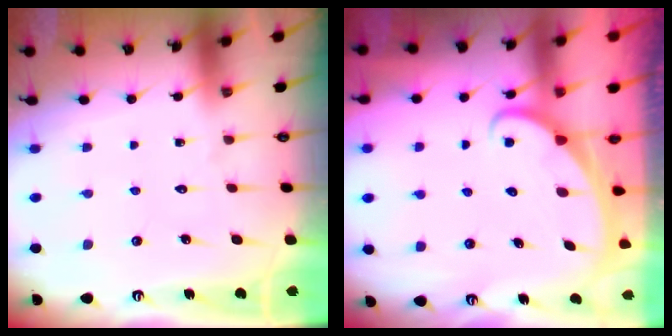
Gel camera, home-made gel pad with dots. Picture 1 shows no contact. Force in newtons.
{"total": 2.1, "press": 2.1, "slide": 0.2}